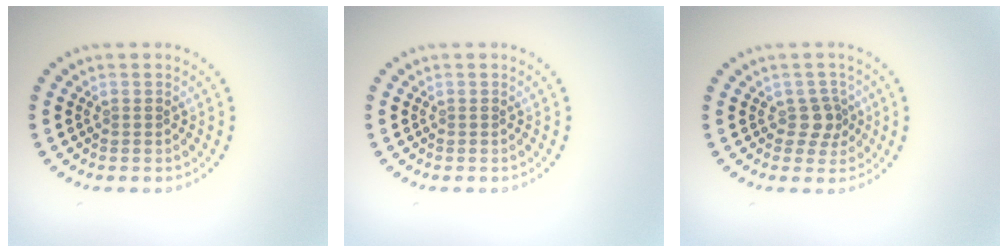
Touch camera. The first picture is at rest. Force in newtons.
{"total": 0.0}
{"total": 2.0, "press": 1.7, "slide": 1.1}